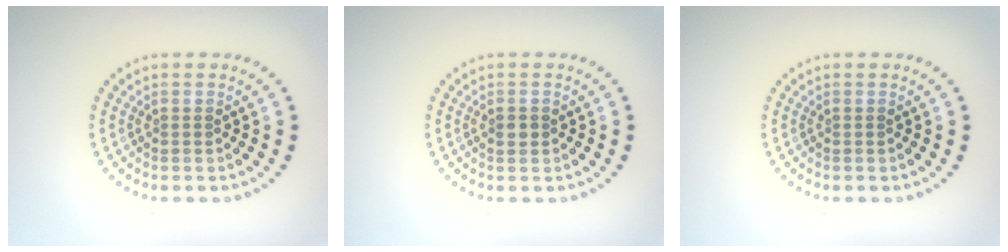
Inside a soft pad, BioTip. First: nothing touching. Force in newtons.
{"total": 1.2, "press": 1.2, "slide": 0.1}
{"total": 0.0}